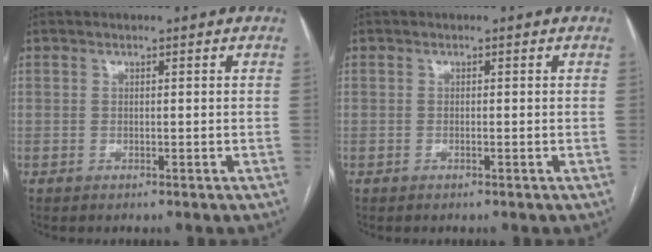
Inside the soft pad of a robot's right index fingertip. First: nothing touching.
{"total": 0.0}